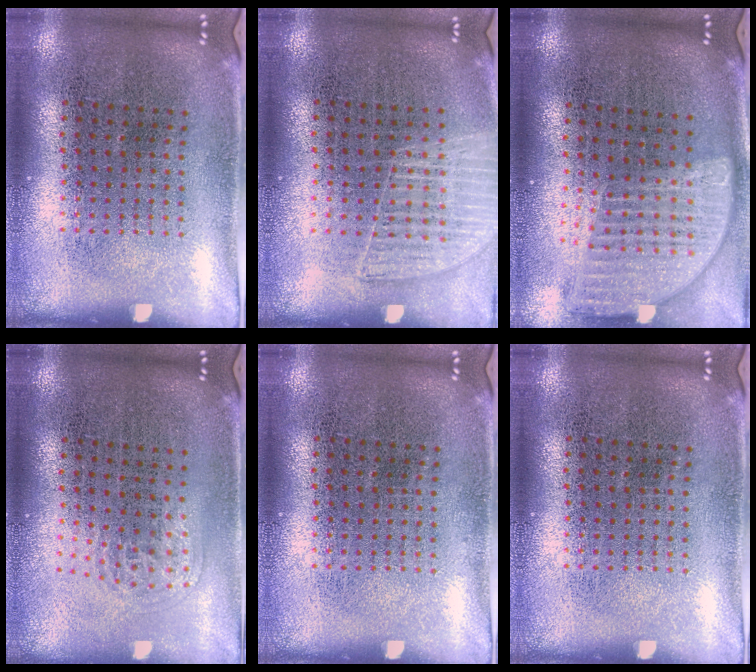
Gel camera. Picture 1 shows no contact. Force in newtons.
{"total": 1.2, "press": 1.2, "slide": 0.2}
{"total": 1.7, "press": 1.4, "slide": 1.0}
{"total": 1.0, "press": 0.6, "slide": 0.8}
{"total": 0.0}
{"total": 0.0}